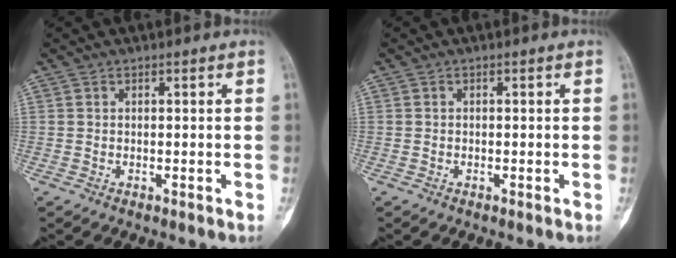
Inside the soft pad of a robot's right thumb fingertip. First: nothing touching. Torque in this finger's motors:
{"motor_torque": [-0.32, -0.24, -0.67, -0.18, -0.15]}